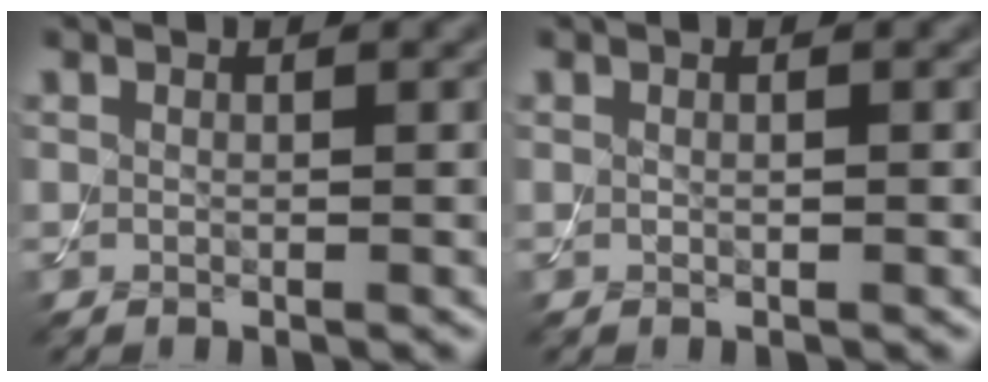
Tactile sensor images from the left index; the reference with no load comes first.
{"total": 0.5, "force": [0.0, 0.2, 0.5], "torque": [-0.010, 0.000, 0.001]}